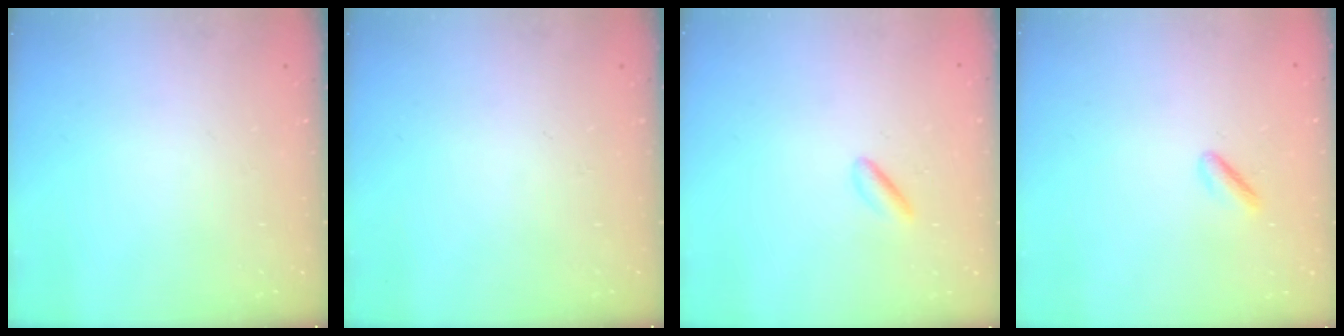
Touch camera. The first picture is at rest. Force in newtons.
{"total": 0.0}
{"total": 1.5, "press": 1.3, "slide": 0.7}
{"total": 1.5, "press": 1.2, "slide": 0.8}